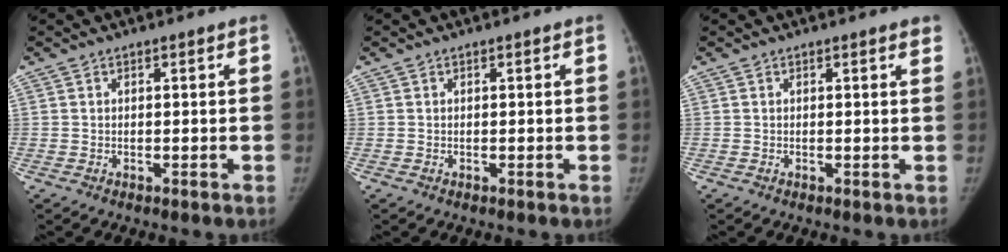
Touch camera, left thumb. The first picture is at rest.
{"total": 0.0}
{"total": 1.2, "force": [0.9, 0.2, 0.8], "torque": [-0.005, 0.000, 0.008]}